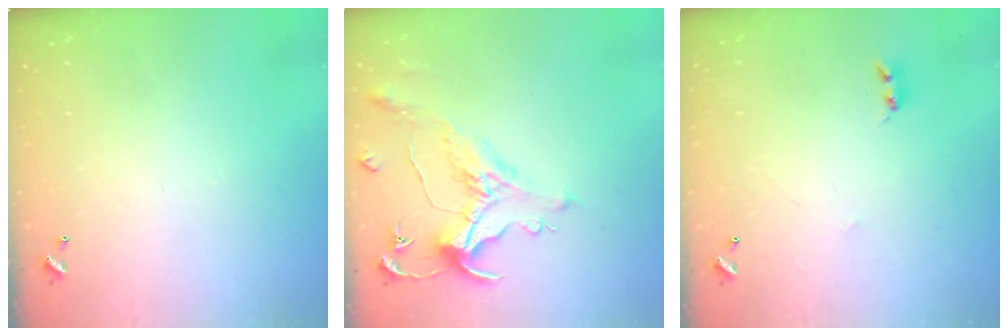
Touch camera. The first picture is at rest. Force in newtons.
{"total": 0.9, "press": 0.2, "slide": 0.9}
{"total": 1.6, "press": 1.6, "slide": 0.4}